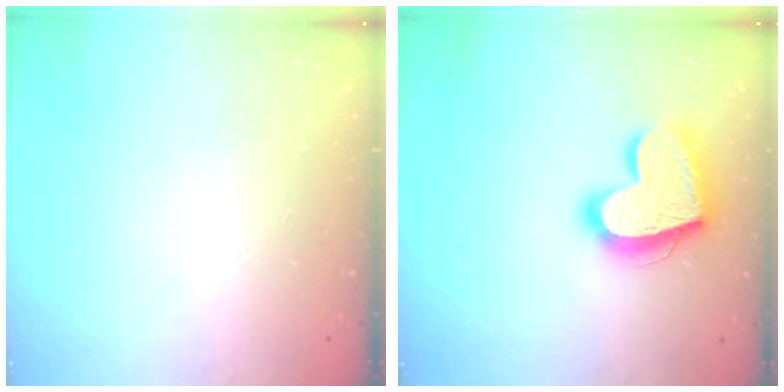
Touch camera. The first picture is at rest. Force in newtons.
{"total": 19.5, "press": 19.4, "slide": 1.6}